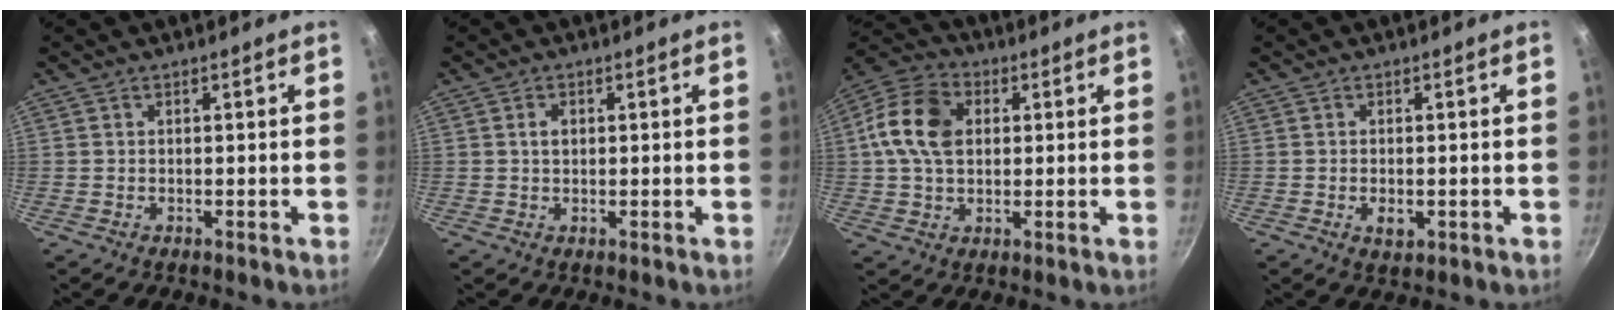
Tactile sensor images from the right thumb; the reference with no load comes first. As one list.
[{"total": 1.9, "force": [0.3, 1.4, 1.2], "torque": [-0.015, 0.004, 0.006]}, {"total": 12.9, "force": [2.0, 9.2, 8.8], "torque": [-0.147, 0.015, 0.019]}, {"total": 2.8, "force": [-0.7, 1.5, 2.2], "torque": [-0.040, -0.004, -0.008]}]